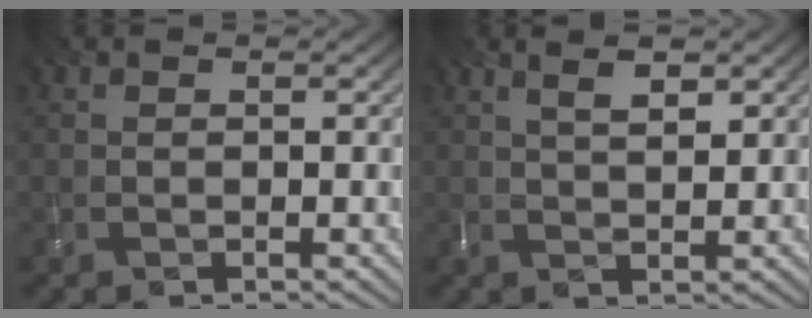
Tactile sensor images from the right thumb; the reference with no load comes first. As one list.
[{"total": 3.0, "force": [1.6, 0.5, 2.6], "torque": [-0.042, 0.000, 0.029]}]